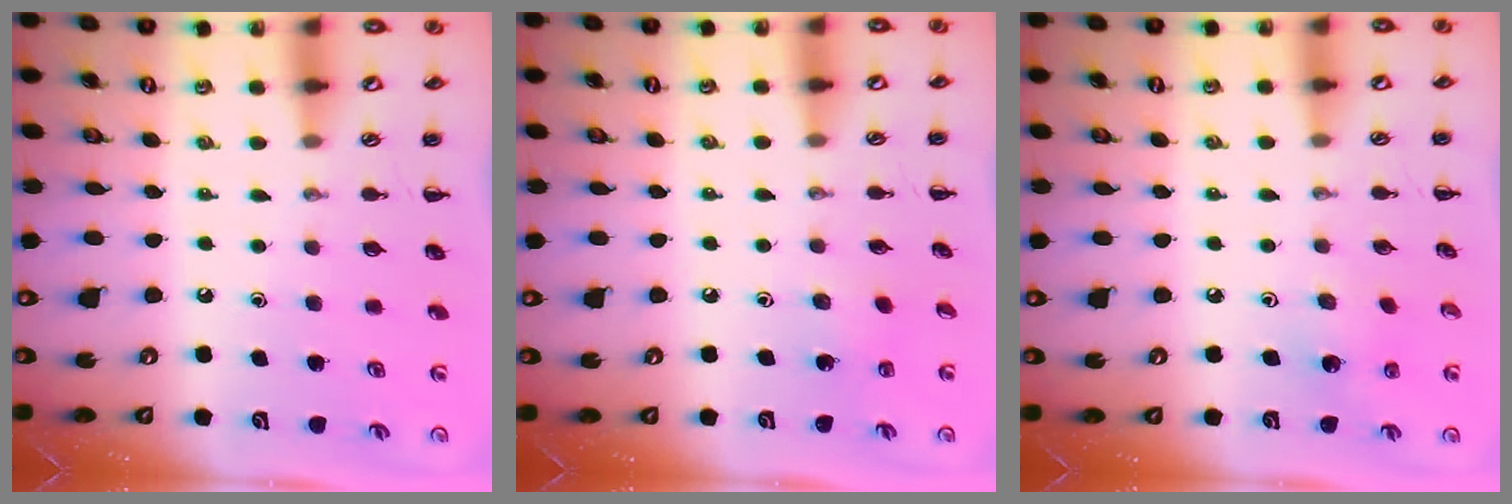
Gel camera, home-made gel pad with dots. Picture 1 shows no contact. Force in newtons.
{"total": 1.9, "press": 1.8, "slide": 0.6}
{"total": 1.9, "press": 1.9, "slide": 0.6}